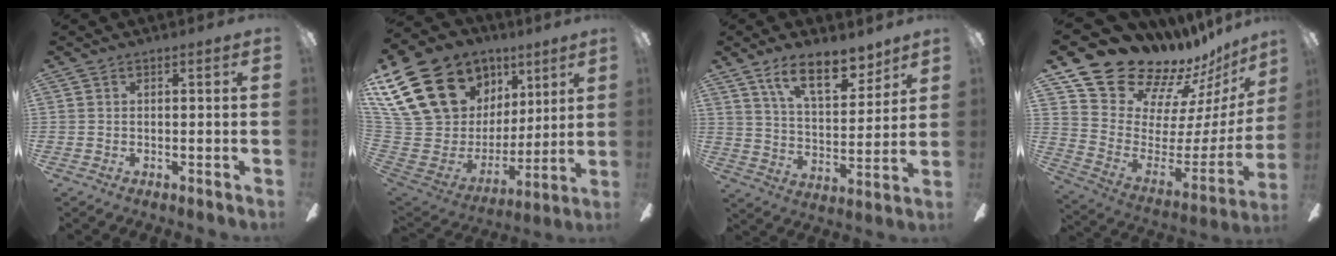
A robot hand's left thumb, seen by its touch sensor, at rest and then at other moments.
{"total": 25.2, "force": [14.0, 16.5, 12.9], "torque": [-0.275, -0.076, 0.290]}
{"total": 14.5, "force": [10.3, 5.8, 8.3], "torque": [-0.129, -0.053, 0.180]}
{"total": 19.4, "force": [16.9, 8.5, 4.3], "torque": [-0.080, -0.148, 0.322]}